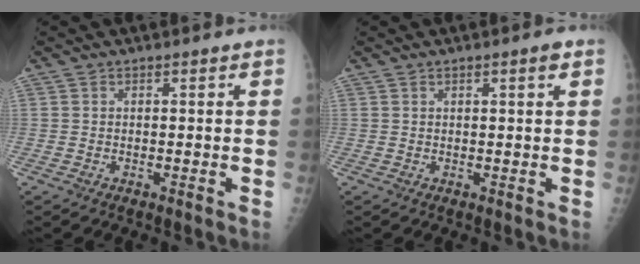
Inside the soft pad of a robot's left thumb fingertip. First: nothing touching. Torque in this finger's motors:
{"motor_torque": [-0.34, -0.22, 0.06, 0.00, 0.05]}